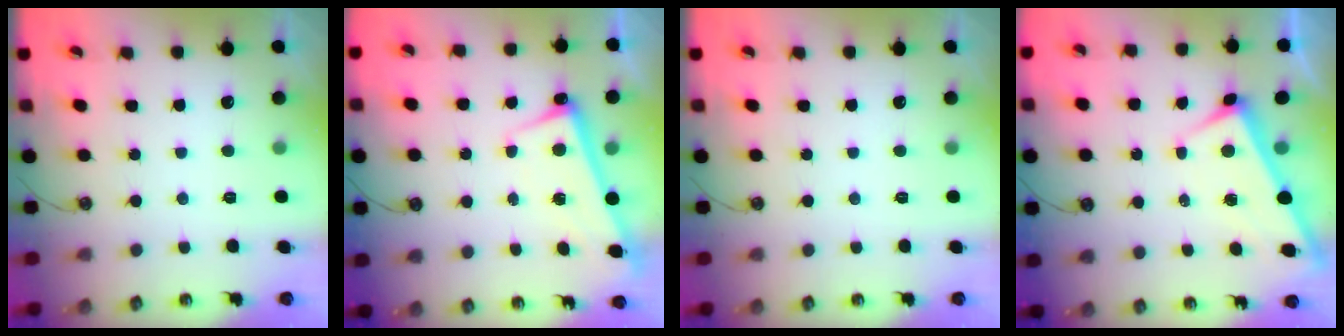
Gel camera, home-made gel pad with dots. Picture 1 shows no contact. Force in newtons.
{"total": 2.8, "press": 2.6, "slide": 0.9}
{"total": 0.0}
{"total": 3.2, "press": 3.2, "slide": 0.0}